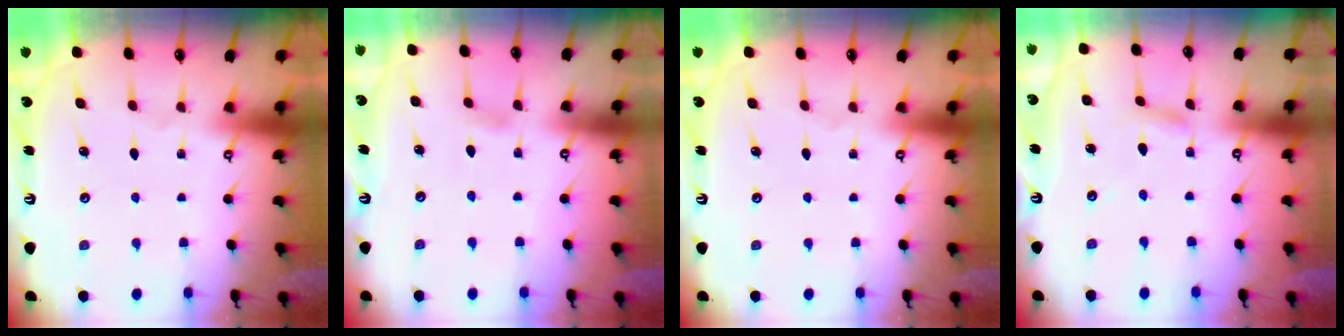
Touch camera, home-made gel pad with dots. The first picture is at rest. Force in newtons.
{"total": 2.8, "press": 2.8, "slide": 0.2}
{"total": 0.0}
{"total": 2.3, "press": 2.3, "slide": 0.3}